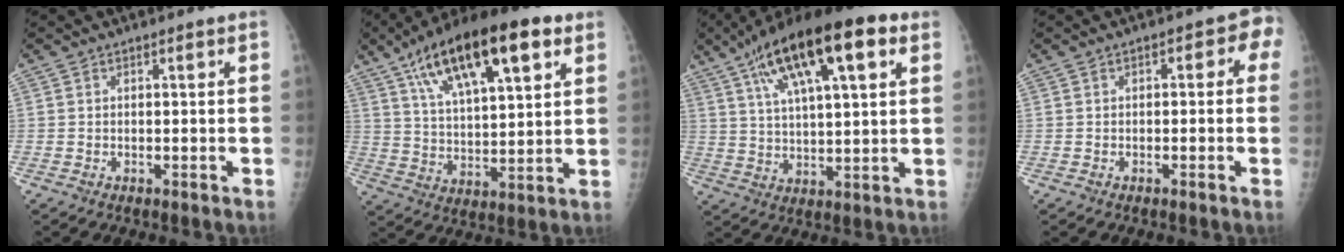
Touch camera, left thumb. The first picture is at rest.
{"total": 21.8, "force": [10.9, 8.1, 17.1], "torque": [-0.269, -0.011, 0.182]}
{"total": 21.0, "force": [10.0, 6.9, 17.1], "torque": [-0.273, 0.003, 0.165]}
{"total": 4.2, "force": [0.0, 2.5, 3.4], "torque": [-0.016, 0.021, -0.011]}